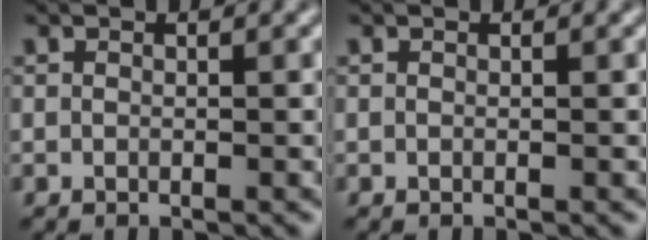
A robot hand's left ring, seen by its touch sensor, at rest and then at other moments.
{"total": 0.0}